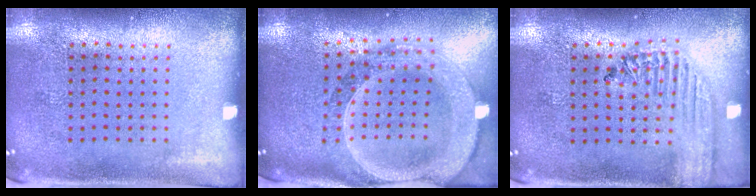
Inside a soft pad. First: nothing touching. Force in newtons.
{"total": 2.7, "press": 2.4, "slide": 1.4}
{"total": 1.8, "press": 1.7, "slide": 0.6}